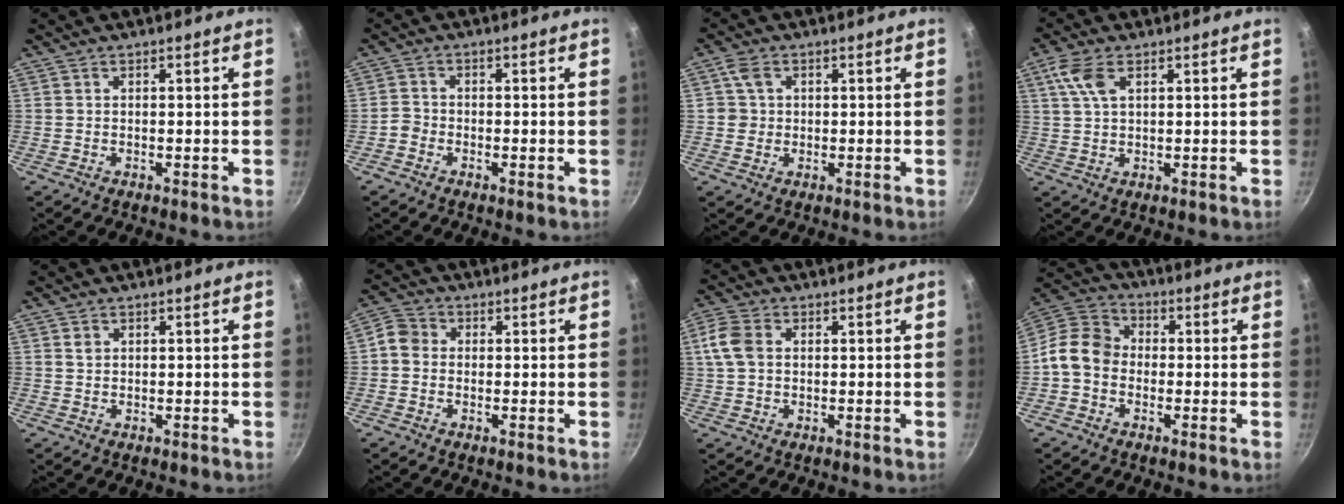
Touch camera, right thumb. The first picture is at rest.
{"total": 2.0, "force": [-1.4, 1.2, 0.9], "torque": [-0.025, 0.014, -0.034]}
{"total": 3.5, "force": [0.8, 3.2, 1.3], "torque": [-0.007, -0.002, 0.011]}
{"total": 5.7, "force": [2.4, 3.0, 4.2], "torque": [-0.089, 0.006, 0.049]}
{"total": 1.0, "force": [0.4, 0.9, 0.4], "torque": [-0.004, -0.001, 0.006]}
{"total": 4.3, "force": [-0.3, 3.9, 1.8], "torque": [-0.018, 0.012, -0.025]}
{"total": 5.8, "force": [0.9, 4.3, 3.8], "torque": [-0.073, 0.007, 0.009]}
{"total": 10.4, "force": [-1.5, 8.6, 5.7], "torque": [-0.076, 0.034, -0.054]}